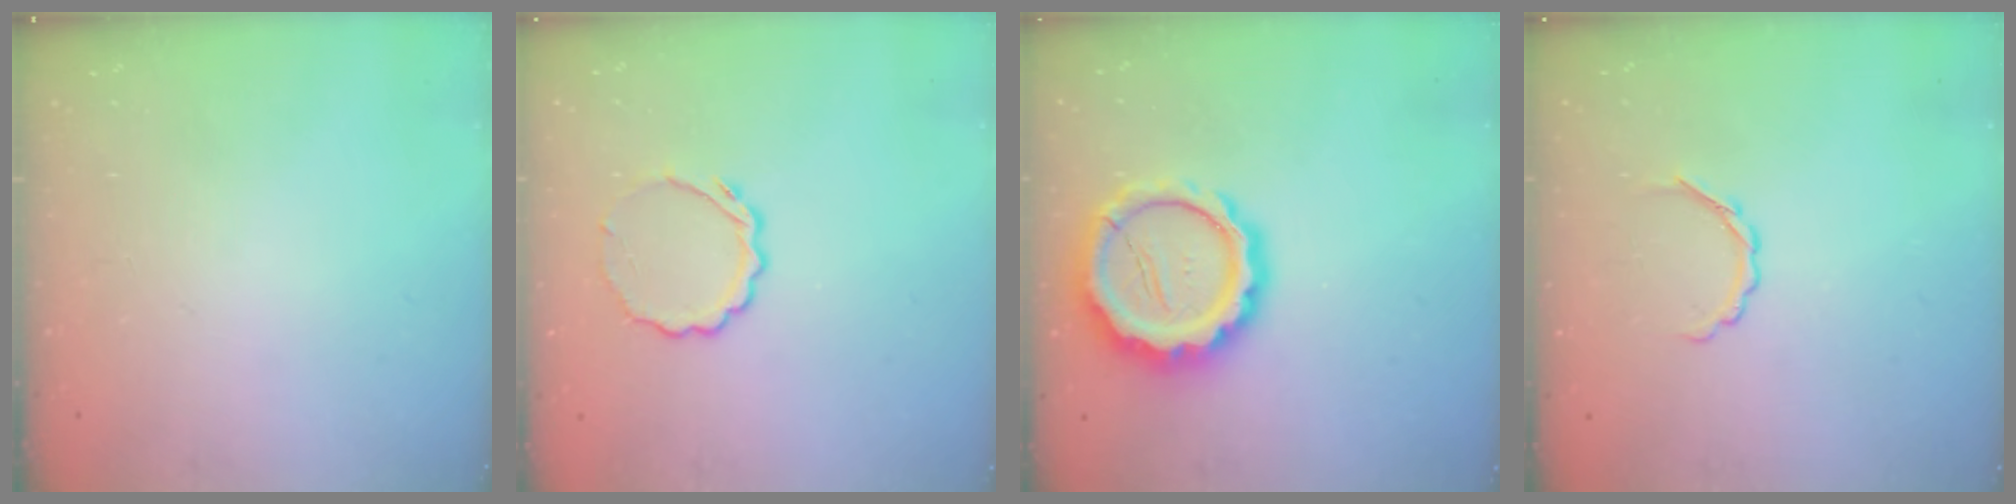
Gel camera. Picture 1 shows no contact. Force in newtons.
{"total": 5.4, "press": 5.2, "slide": 1.4}
{"total": 15.6, "press": 15.4, "slide": 2.8}
{"total": 3.6, "press": 3.5, "slide": 0.9}